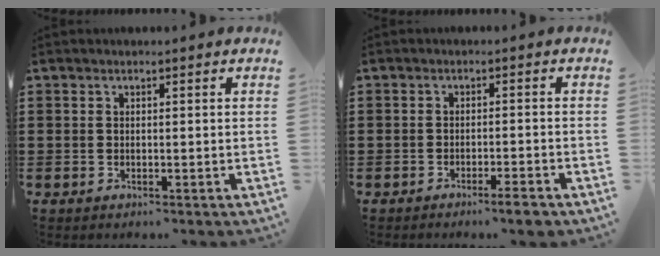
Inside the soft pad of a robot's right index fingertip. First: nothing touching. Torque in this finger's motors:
{"motor_torque": [0.14, 0.09, -0.07, -0.07]}